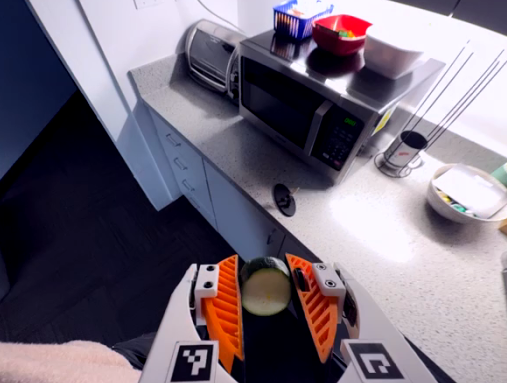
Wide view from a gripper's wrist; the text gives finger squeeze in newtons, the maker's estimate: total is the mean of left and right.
{"total": 9.8, "left": 10.2, "right": 9.4}